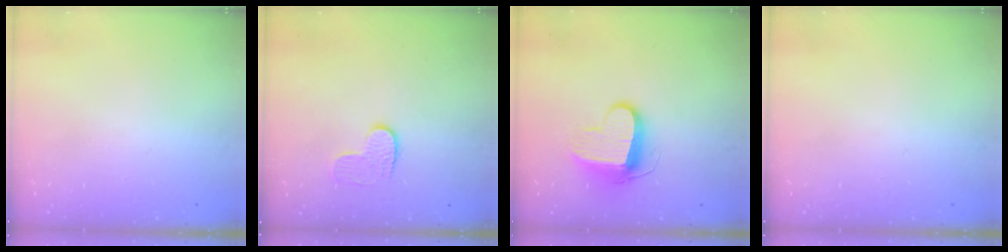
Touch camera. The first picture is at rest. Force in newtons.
{"total": 6.2, "press": 6.2, "slide": 0.3}
{"total": 10.3, "press": 10.3, "slide": 0.5}
{"total": 0.0}